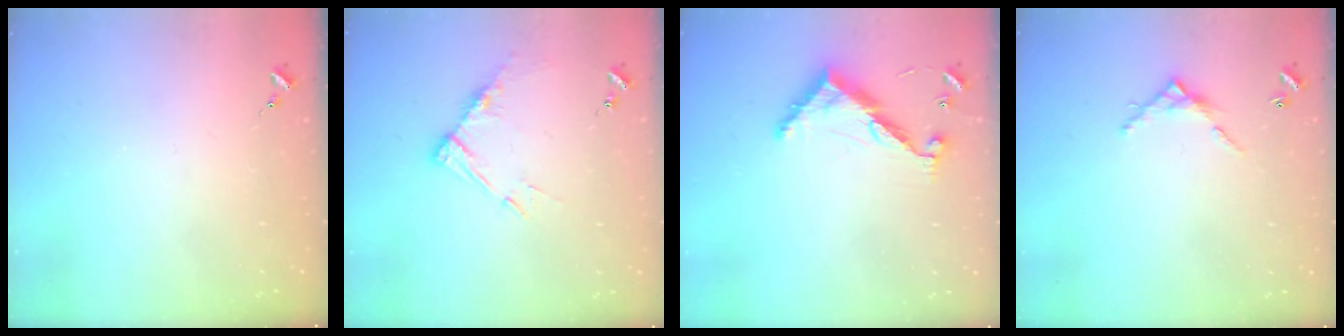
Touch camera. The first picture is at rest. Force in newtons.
{"total": 9.1, "press": 9.1, "slide": 0.7}
{"total": 9.3, "press": 9.3, "slide": 0.3}
{"total": 6.3, "press": 6.3, "slide": 0.5}